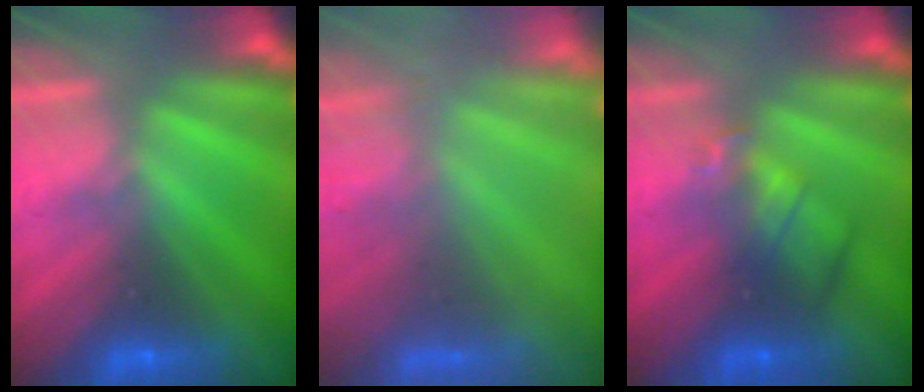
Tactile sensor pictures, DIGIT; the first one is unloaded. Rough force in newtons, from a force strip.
{"total": 7.4}
{"total": 2.4}